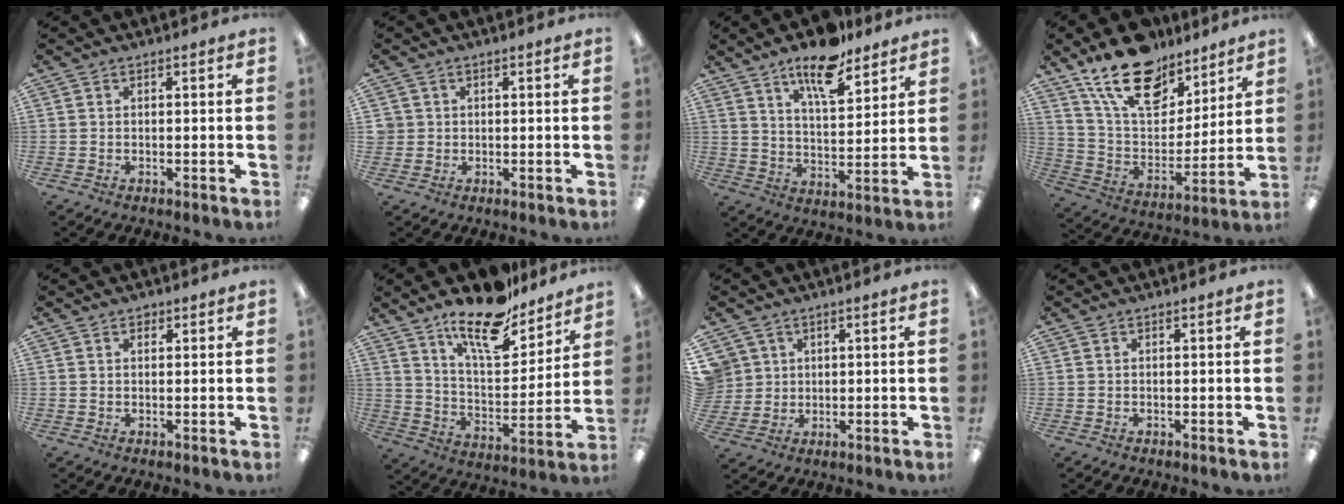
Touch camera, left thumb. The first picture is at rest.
{"total": 1.9, "force": [0.5, 1.9, 0.1], "torque": [-0.005, 0.002, 0.008]}
{"total": 12.7, "force": [9.7, 4.3, 7.1], "torque": [-0.106, -0.054, 0.165]}
{"total": 19.6, "force": [14.2, 9.7, 9.4], "torque": [-0.176, -0.079, 0.256]}
{"total": 1.1, "force": [0.8, 0.6, 0.5], "torque": [-0.003, -0.002, 0.013]}
{"total": 17.0, "force": [13.5, 5.7, 8.6], "torque": [-0.144, -0.088, 0.232]}
{"total": 4.8, "force": [2.1, 4.3, -0.3], "torque": [-0.007, -0.002, 0.041]}
{"total": 0.0}